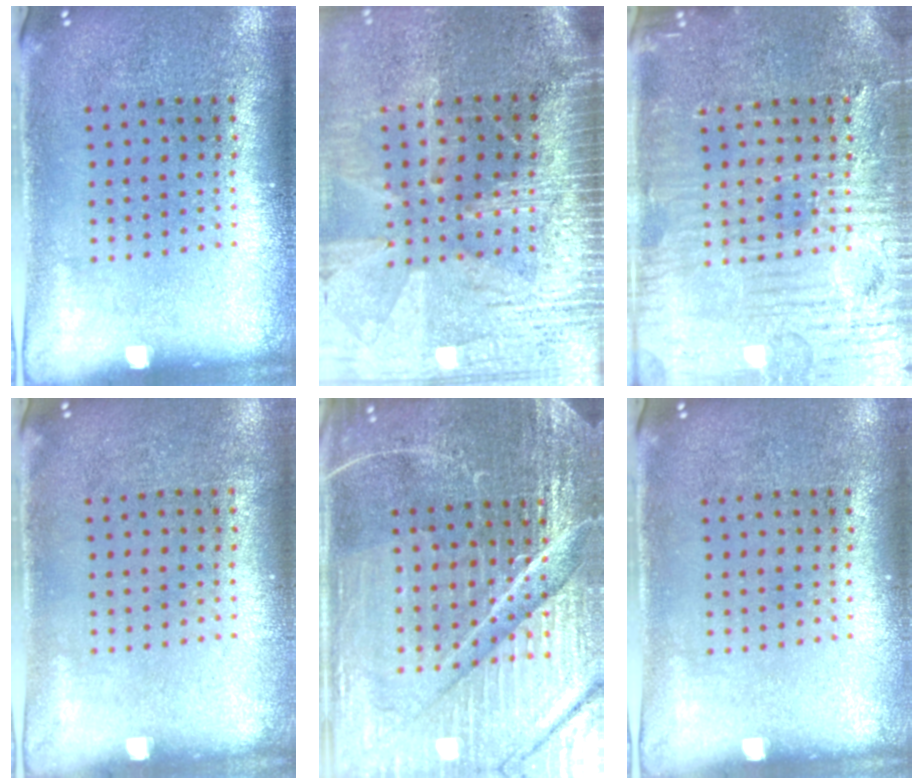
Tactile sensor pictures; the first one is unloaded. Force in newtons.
{"total": 3.6, "press": 3.3, "slide": 1.6}
{"total": 5.7, "press": 5.7, "slide": 0.6}
{"total": 0.0}
{"total": 6.3, "press": 5.6, "slide": 2.8}
{"total": 0.0}